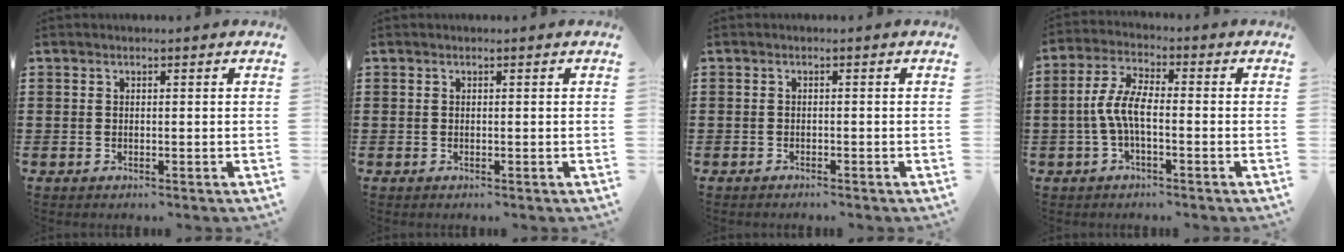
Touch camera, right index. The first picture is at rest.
{"total": 0.0}
{"total": 0.8, "force": [-0.8, 0.0, 0.1], "torque": [-0.003, -0.002, -0.016]}
{"total": 6.0, "force": [-1.5, 2.0, 5.4], "torque": [-0.130, -0.007, -0.037]}